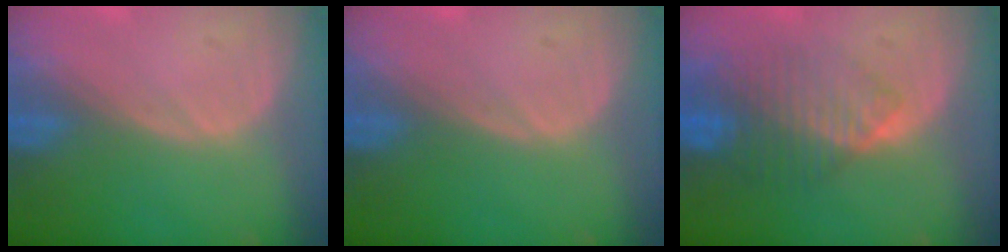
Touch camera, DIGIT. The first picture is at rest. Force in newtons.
{"total": 0.0}
{"total": 8.0, "press": 7.2, "slide": 3.3}